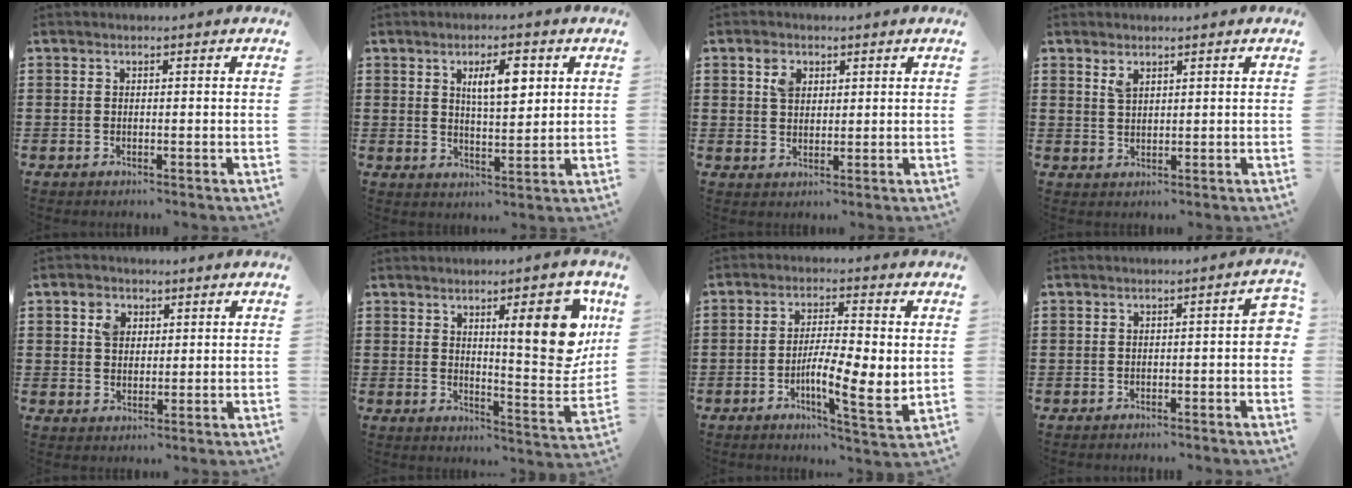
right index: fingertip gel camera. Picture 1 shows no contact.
{"total": 5.9, "force": [2.2, 2.1, 5.1], "torque": [-0.089, 0.002, 0.031]}
{"total": 3.3, "force": [1.7, 2.3, 1.6], "torque": [-0.033, 0.004, 0.029]}
{"total": 1.7, "force": [1.2, 0.8, 0.9], "torque": [-0.020, 0.002, 0.022]}
{"total": 3.4, "force": [1.5, 2.7, 1.4], "torque": [-0.038, 0.010, 0.027]}
{"total": 12.5, "force": [5.1, 3.6, 10.9], "torque": [-0.143, -0.023, 0.077]}
{"total": 7.3, "force": [-1.1, 1.5, 7.1], "torque": [-0.128, -0.007, -0.021]}
{"total": 2.9, "force": [-1.4, 0.6, 2.4], "torque": [-0.031, 0.001, -0.029]}